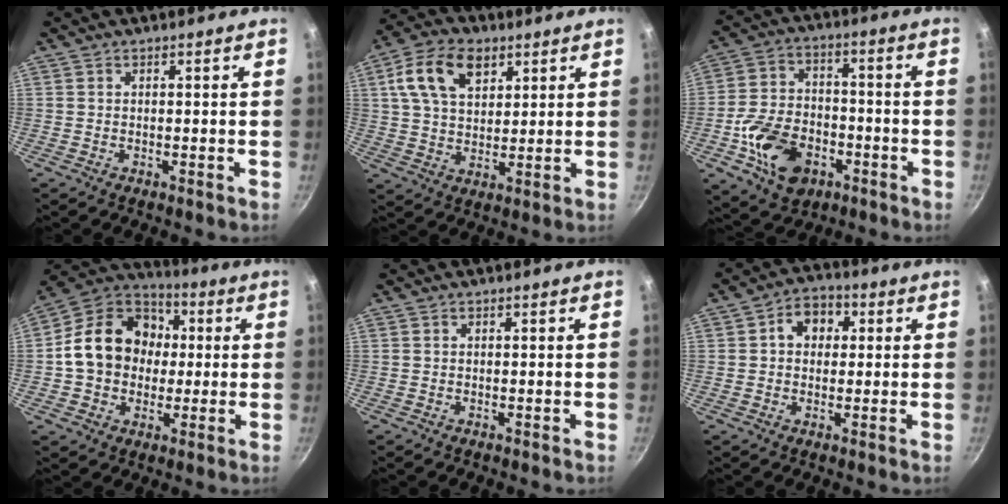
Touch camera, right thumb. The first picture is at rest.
{"total": 12.7, "force": [5.2, 8.0, 8.3], "torque": [-0.132, -0.004, 0.087]}
{"total": 14.7, "force": [-5.5, 10.3, 9.0], "torque": [-0.139, 0.039, -0.092]}
{"total": 17.6, "force": [1.1, 14.4, 10.1], "torque": [-0.139, 0.034, 0.006]}
{"total": 0.0}
{"total": 6.8, "force": [1.4, 5.3, 3.9], "torque": [-0.024, 0.009, 0.011]}